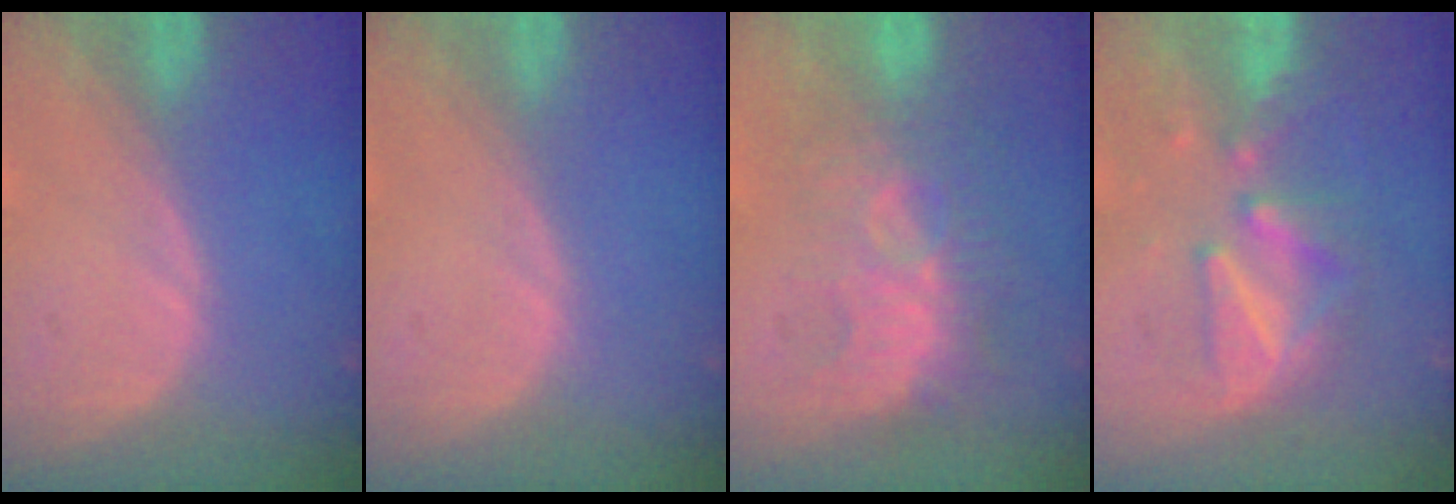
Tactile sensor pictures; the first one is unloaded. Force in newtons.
{"total": 0.0}
{"total": 9.9, "press": 8.5, "slide": 5.1}
{"total": 8.3, "press": 8.1, "slide": 2.0}